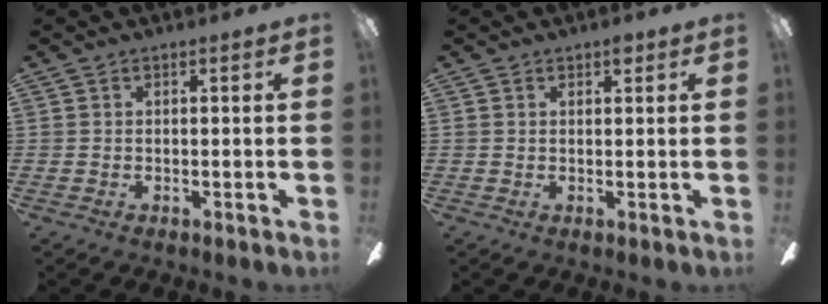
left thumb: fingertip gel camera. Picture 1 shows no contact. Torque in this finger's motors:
{"motor_torque": [0.31, -0.11, 0.56, -0.15, 0.02]}